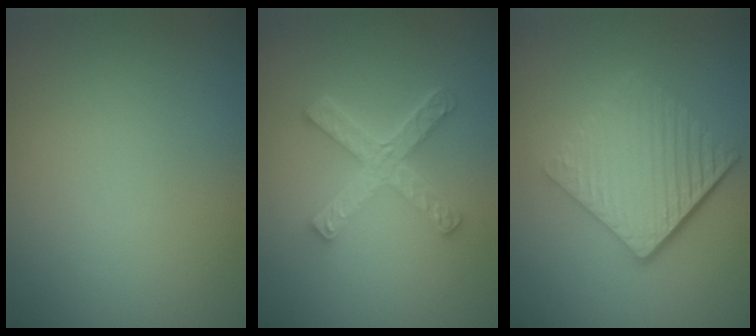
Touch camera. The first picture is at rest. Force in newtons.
{"total": 4.9, "press": 3.5, "slide": 3.4}
{"total": 6.5, "press": 4.3, "slide": 4.8}